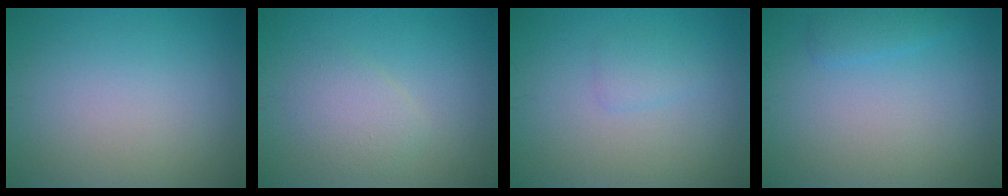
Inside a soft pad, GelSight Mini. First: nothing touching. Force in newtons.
{"total": 2.4, "press": 2.4, "slide": 0.1}
{"total": 1.2, "press": 1.2, "slide": 0.1}
{"total": 1.4, "press": 1.4, "slide": 0.1}